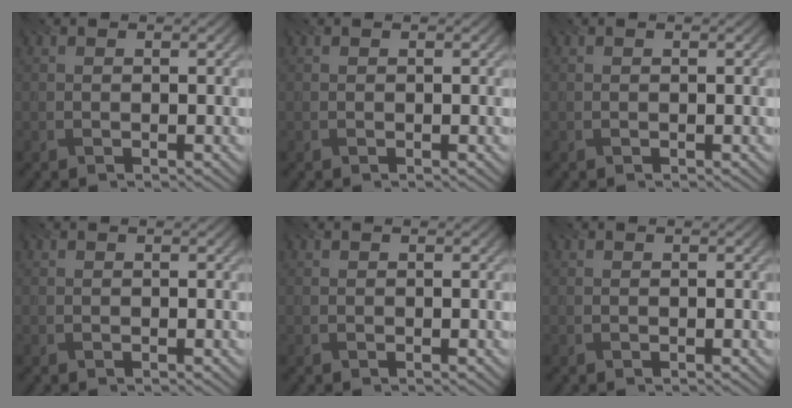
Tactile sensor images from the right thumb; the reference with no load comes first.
{"total": 0.0}
{"total": 0.0}
{"total": 0.0}
{"total": 0.0}
{"total": 0.0}